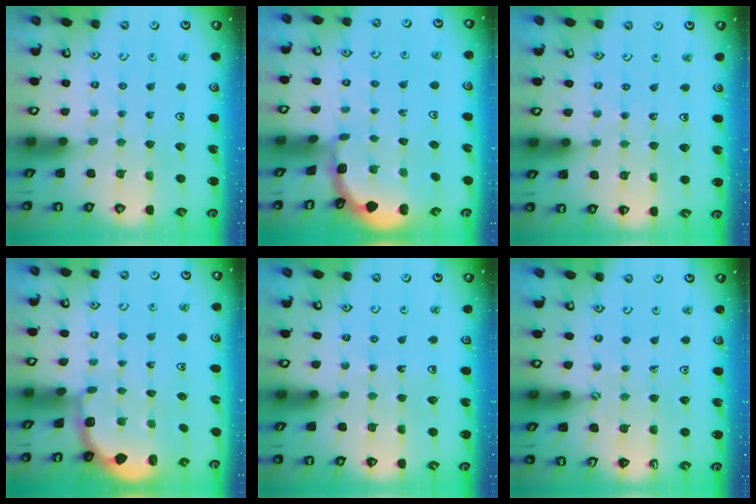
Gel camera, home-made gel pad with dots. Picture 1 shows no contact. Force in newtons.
{"total": 0.8, "press": 0.8, "slide": 0.2}
{"total": 2.4, "press": 2.1, "slide": 1.2}
{"total": 1.9, "press": 1.7, "slide": 0.8}
{"total": 3.7, "press": 2.8, "slide": 2.3}
{"total": 0.9, "press": 0.9, "slide": 0.1}